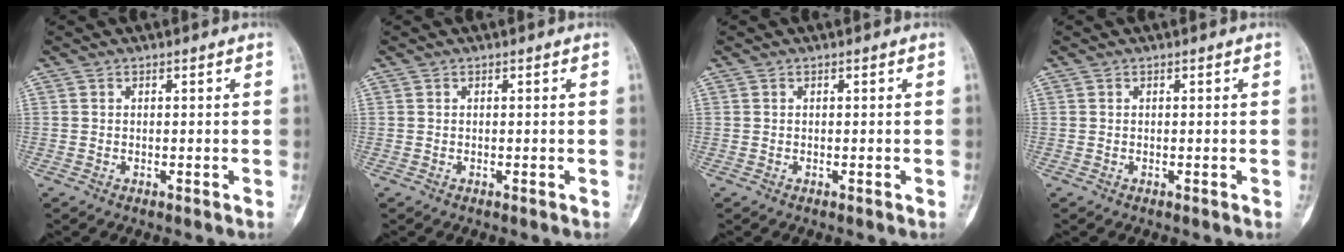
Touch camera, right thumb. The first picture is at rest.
{"total": 0.0}
{"total": 0.0}
{"total": 0.0}